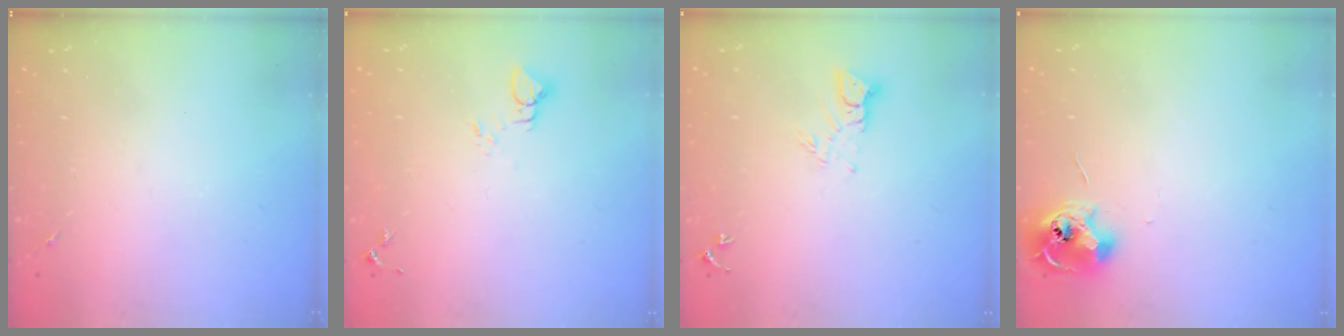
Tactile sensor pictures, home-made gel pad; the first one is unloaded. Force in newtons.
{"total": 3.2, "press": 3.2, "slide": 0.1}
{"total": 4.9, "press": 4.8, "slide": 0.4}
{"total": 10.2, "press": 10.2, "slide": 0.4}